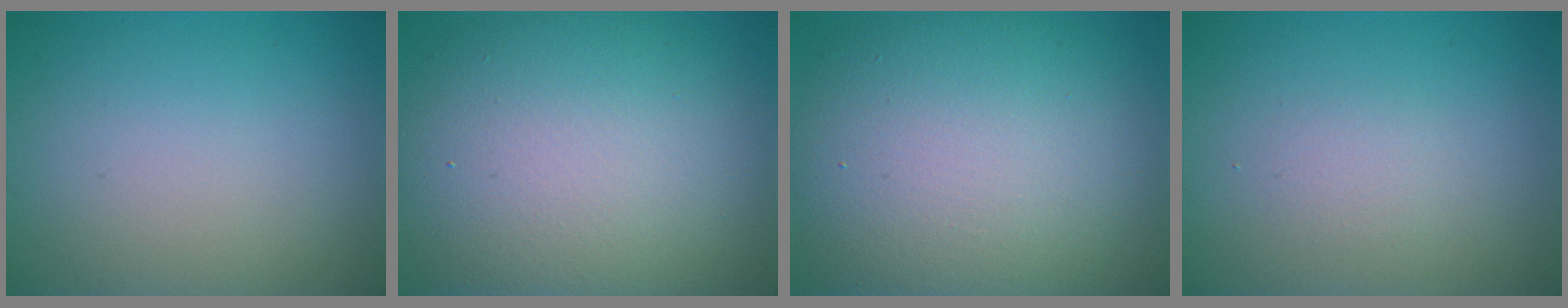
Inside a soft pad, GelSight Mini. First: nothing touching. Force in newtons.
{"total": 13.5, "press": 13.4, "slide": 1.2}
{"total": 13.0, "press": 12.9, "slide": 1.0}
{"total": 1.2, "press": 1.2, "slide": 0.1}